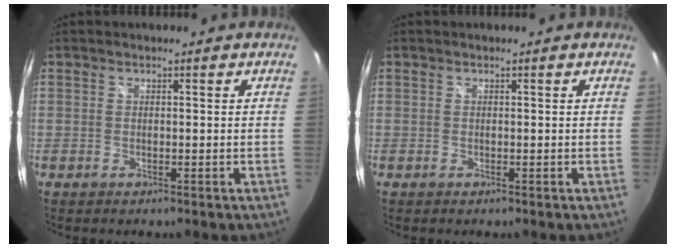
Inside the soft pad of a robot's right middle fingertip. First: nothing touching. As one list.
[{"total": 0.0}]